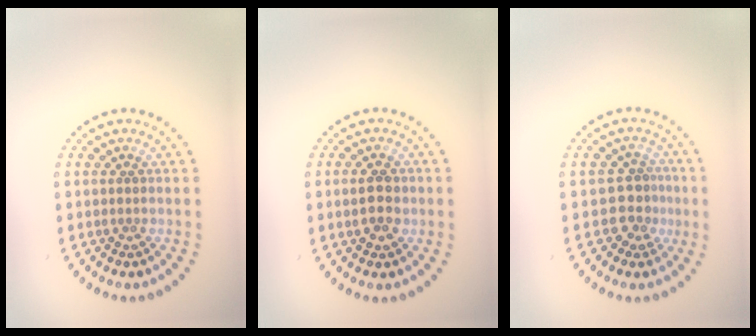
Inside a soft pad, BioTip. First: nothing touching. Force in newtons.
{"total": 2.5, "press": 2.5, "slide": 0.0}
{"total": 2.6, "press": 2.3, "slide": 1.2}